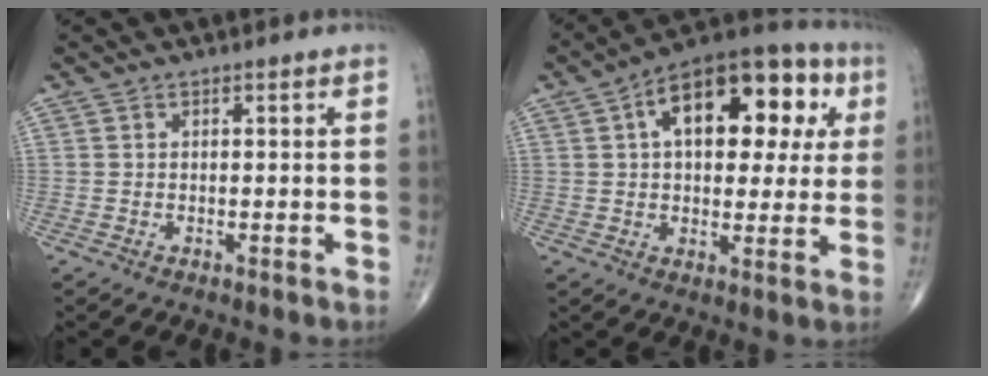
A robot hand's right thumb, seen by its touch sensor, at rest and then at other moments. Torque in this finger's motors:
{"motor_torque": [0.79, 3.97, 1.51, 0.22, 0.11]}